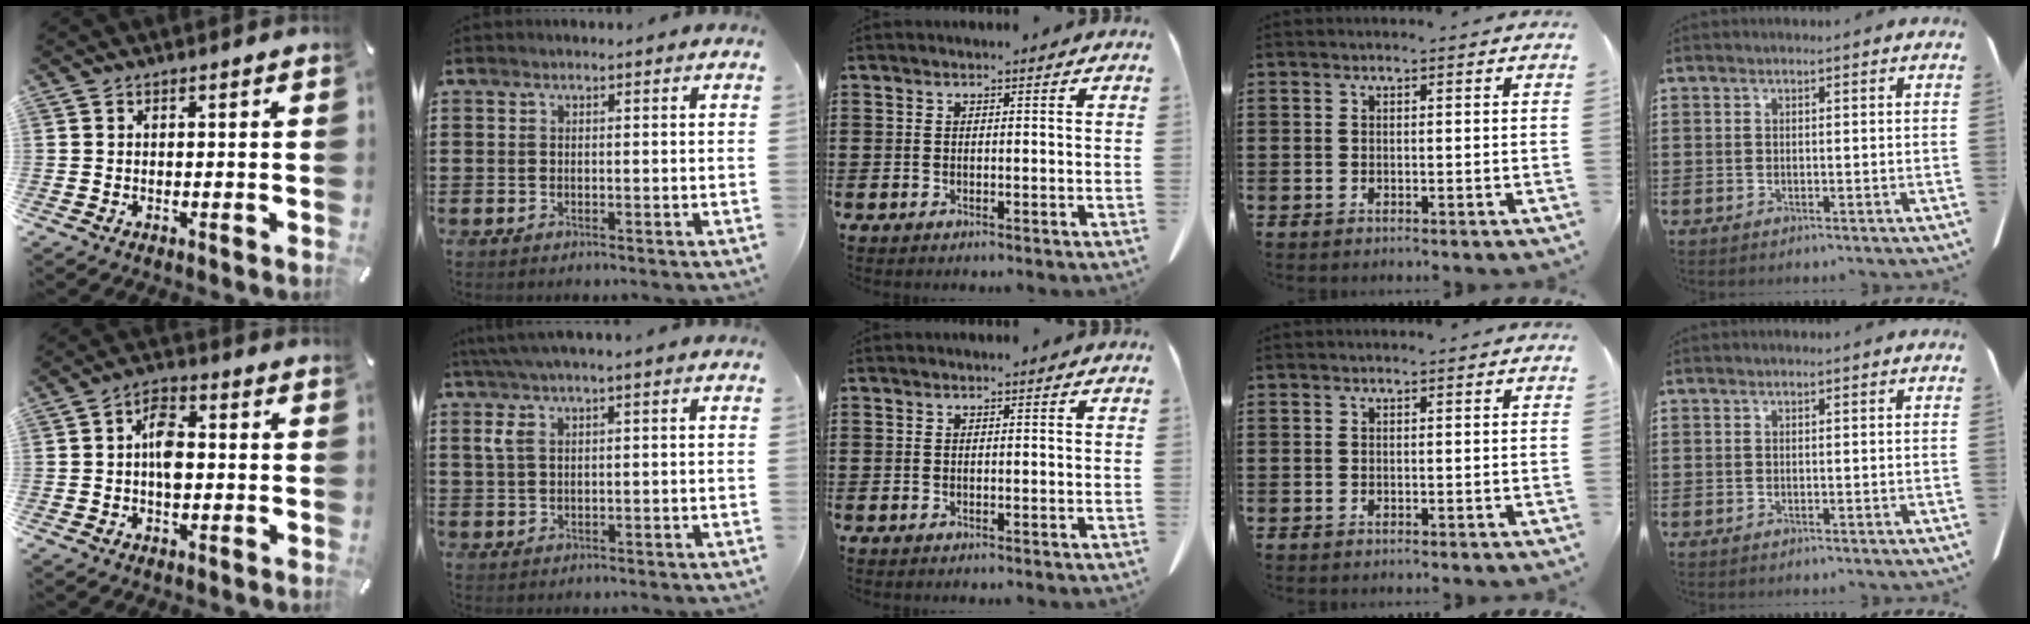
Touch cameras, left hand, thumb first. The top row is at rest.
{"thumb": {"total": 6.5, "force": [-0.3, 3.8, 5.2], "torque": [-0.085, 0.005, -0.008]}, "index": {"total": 3.5, "force": [0.6, 0.9, 3.3], "torque": [-0.071, 0.000, 0.006]}}